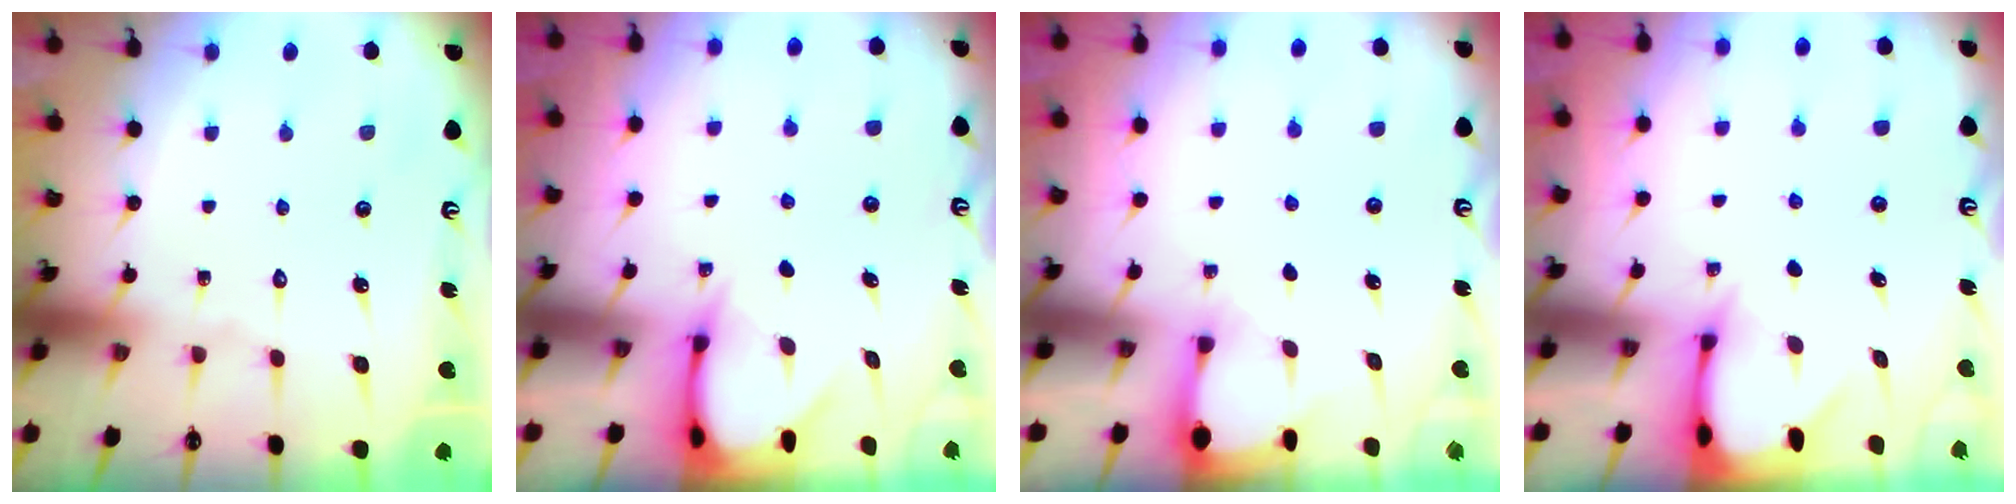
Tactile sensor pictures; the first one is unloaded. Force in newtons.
{"total": 3.4, "press": 3.4, "slide": 0.4}
{"total": 2.0, "press": 2.0, "slide": 0.4}
{"total": 2.6, "press": 2.5, "slide": 0.4}